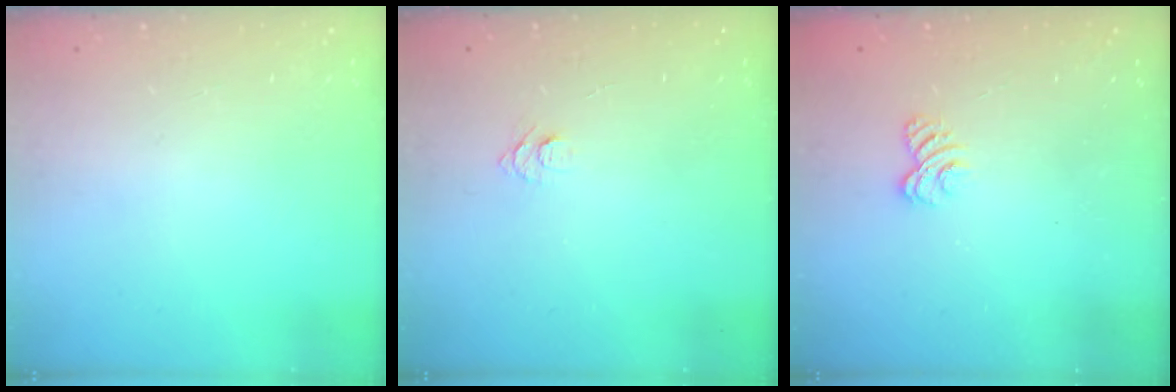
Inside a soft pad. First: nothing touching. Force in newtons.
{"total": 5.5, "press": 5.5, "slide": 0.7}
{"total": 2.9, "press": 2.6, "slide": 1.3}